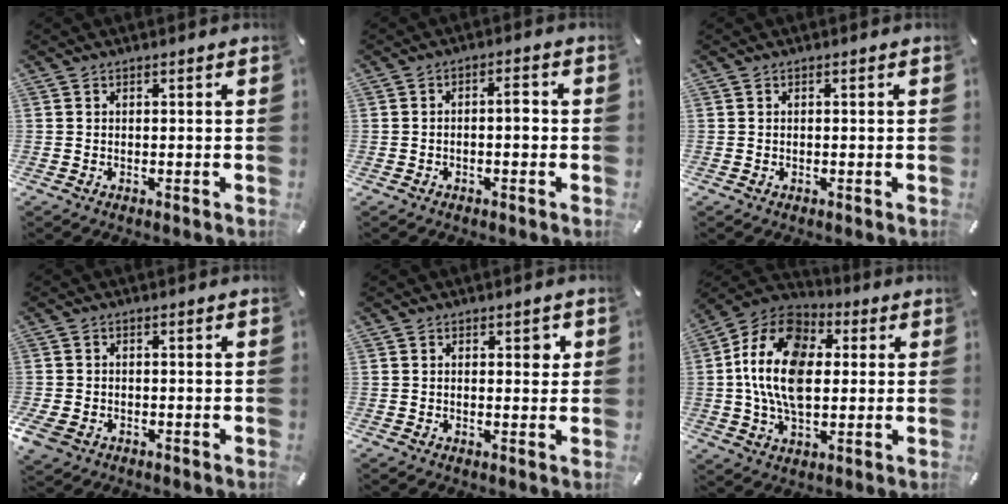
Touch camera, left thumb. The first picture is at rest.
{"total": 3.3, "force": [-0.6, 1.5, 2.9], "torque": [-0.053, 0.013, -0.014]}
{"total": 0.0}
{"total": 2.8, "force": [-1.5, 1.9, 1.4], "torque": [-0.043, -0.001, -0.033]}
{"total": 2.0, "force": [0.7, 1.0, 1.6], "torque": [-0.002, -0.007, 0.003]}
{"total": 17.7, "force": [1.3, 12.1, 12.8], "torque": [-0.274, 0.007, 0.020]}